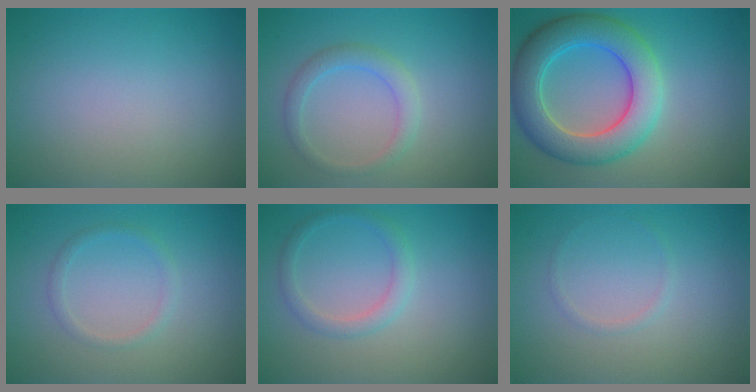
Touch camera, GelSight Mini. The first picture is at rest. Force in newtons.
{"total": 2.1, "press": 2.1, "slide": 0.1}
{"total": 7.7, "press": 7.7, "slide": 0.2}
{"total": 1.2, "press": 1.2, "slide": 0.1}
{"total": 1.9, "press": 1.9, "slide": 0.1}
{"total": 0.7, "press": 0.7, "slide": 0.1}